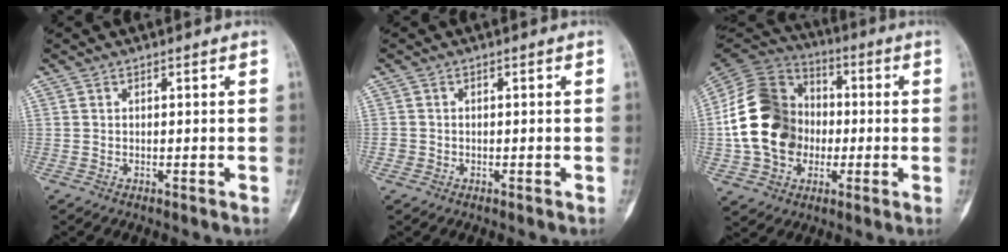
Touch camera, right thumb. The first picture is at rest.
{"total": 1.1, "force": [-0.4, 1.1, 0.1], "torque": [0.005, 0.003, -0.011]}
{"total": 19.5, "force": [-1.7, 15.5, 11.6], "torque": [-0.195, 0.026, -0.033]}